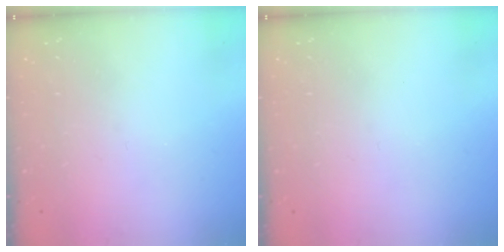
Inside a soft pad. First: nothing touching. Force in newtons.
{"total": 0.0}